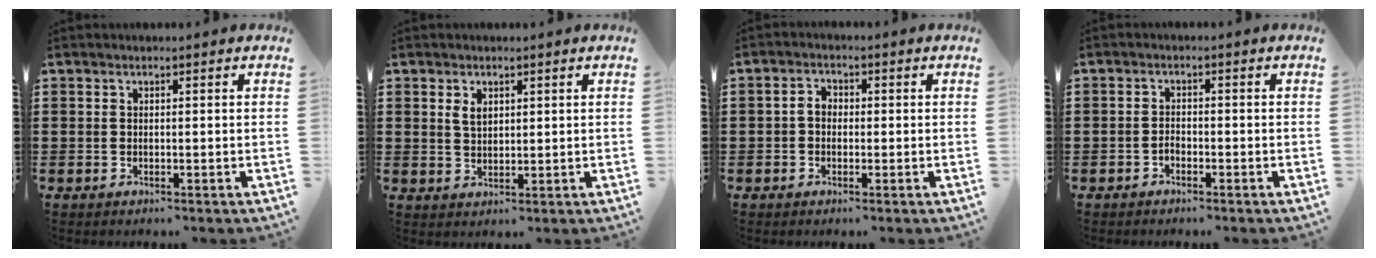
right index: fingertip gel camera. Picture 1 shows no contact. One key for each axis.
{"total": 2.3, "fx": 1.1, "fy": 1.4, "fz": 1.5, "tx": -0.033, "ty": 0.005, "tz": 0.019}
{"total": 2.3, "fx": -0.3, "fy": 1.6, "fz": 1.5, "tx": -0.031, "ty": 0.005, "tz": -0.007}
{"total": 1.3, "fx": -0.9, "fy": 0.8, "fz": 0.5, "tx": -0.014, "ty": 0.000, "tz": -0.018}